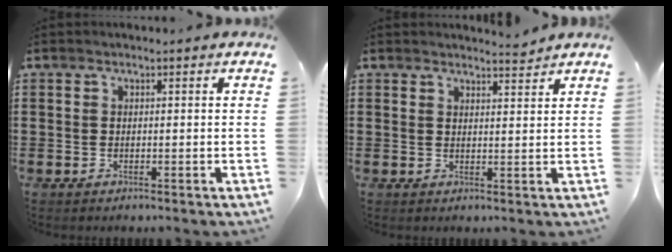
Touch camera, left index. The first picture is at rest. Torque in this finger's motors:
{"motor_torque": [0.36, 0.13, 0.11, 0.02]}